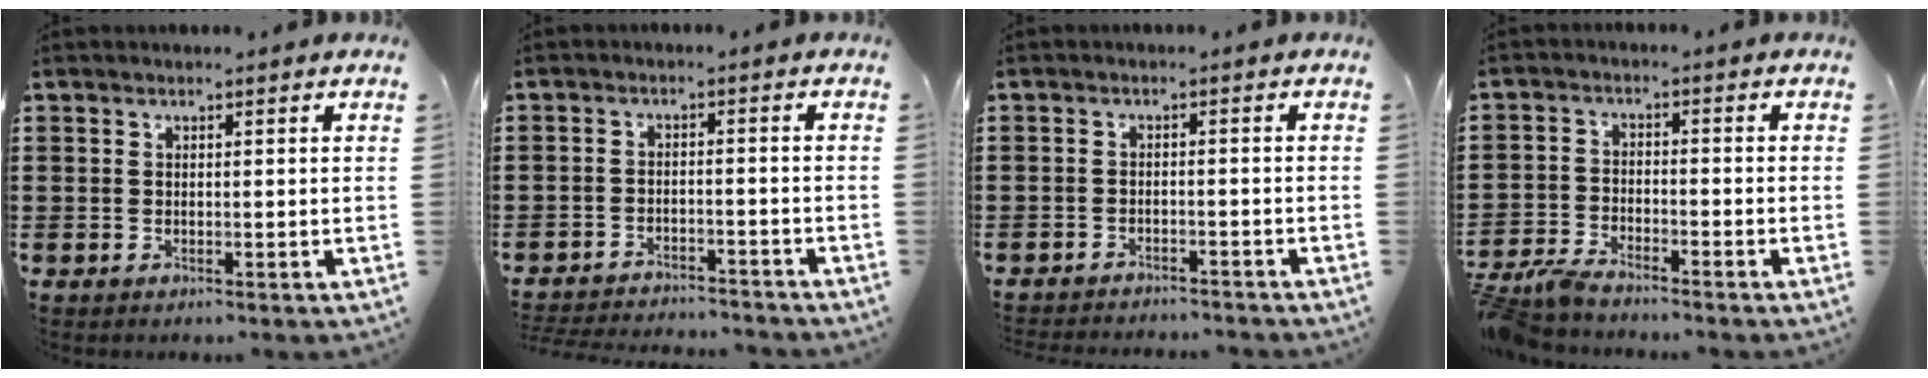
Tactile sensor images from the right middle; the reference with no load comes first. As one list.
[{"total": 3.1, "force": [-3.1, 0.2, 0.1], "torque": [-0.008, 0.000, -0.067]}, {"total": 2.0, "force": [-2.0, 0.0, 0.0], "torque": [-0.007, -0.001, -0.043]}, {"total": 4.2, "force": [-4.0, 0.4, 1.3], "torque": [-0.046, -0.007, -0.084]}]